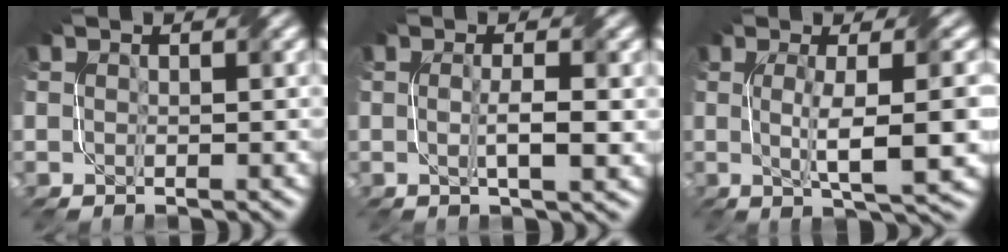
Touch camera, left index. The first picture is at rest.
{"total": 2.8, "force": [-0.1, 0.4, 2.8], "torque": [-0.051, 0.000, -0.001]}
{"total": 7.3, "force": [-0.3, 1.5, 7.1], "torque": [-0.104, 0.002, -0.002]}